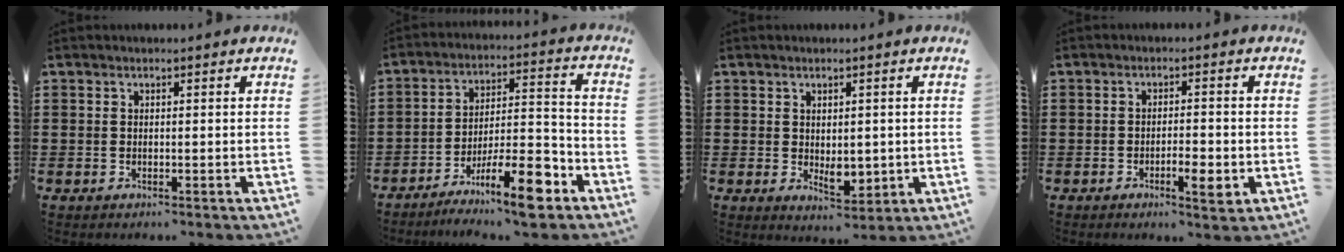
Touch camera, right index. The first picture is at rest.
{"total": 11.3, "force": [-7.2, 2.3, 8.4], "torque": [-0.136, 0.021, -0.128]}
{"total": 3.6, "force": [0.4, 2.4, 2.6], "torque": [-0.036, -0.002, 0.006]}
{"total": 4.0, "force": [-1.6, 1.1, 3.5], "torque": [-0.058, 0.002, -0.029]}